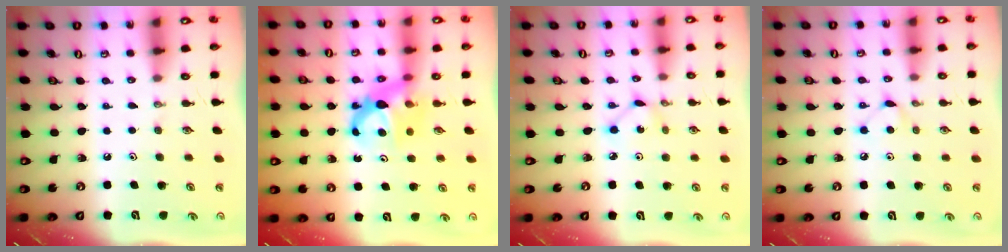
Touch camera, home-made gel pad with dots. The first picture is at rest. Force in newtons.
{"total": 7.0, "press": 6.9, "slide": 0.6}
{"total": 3.5, "press": 3.5, "slide": 0.2}
{"total": 4.8, "press": 4.8, "slide": 0.6}